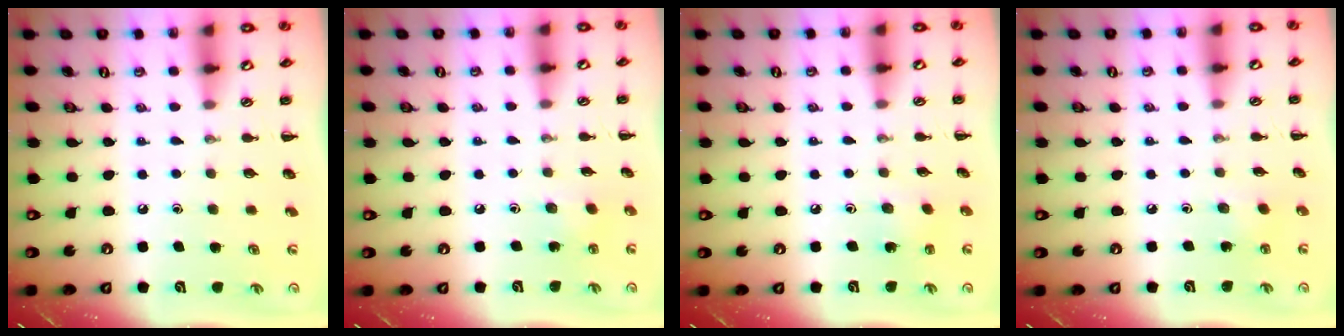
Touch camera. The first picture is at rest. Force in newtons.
{"total": 3.0, "press": 2.8, "slide": 0.9}
{"total": 3.3, "press": 3.2, "slide": 1.0}
{"total": 2.4, "press": 2.3, "slide": 0.8}